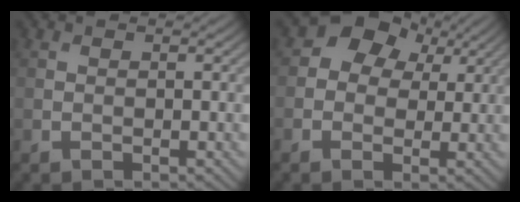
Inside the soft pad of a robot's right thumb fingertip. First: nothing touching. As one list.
[{"total": 6.2, "force": [2.1, 4.9, 3.2], "torque": [-0.057, 0.001, 0.015]}]